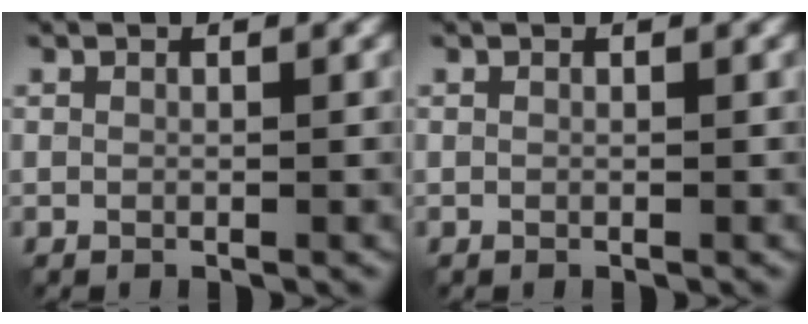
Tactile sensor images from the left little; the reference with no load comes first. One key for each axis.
{"total": 0.0}